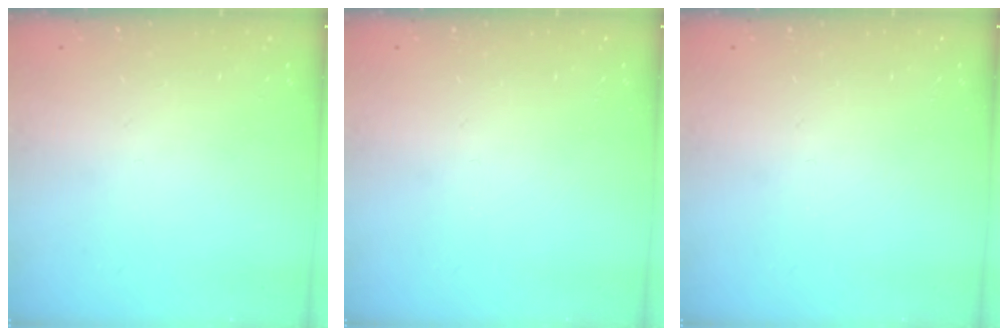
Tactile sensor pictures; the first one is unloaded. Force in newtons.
{"total": 0.0}
{"total": 0.0}